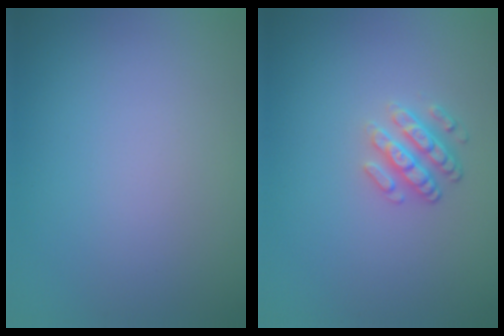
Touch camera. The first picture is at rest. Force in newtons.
{"total": 2.8, "press": 2.3, "slide": 1.5}